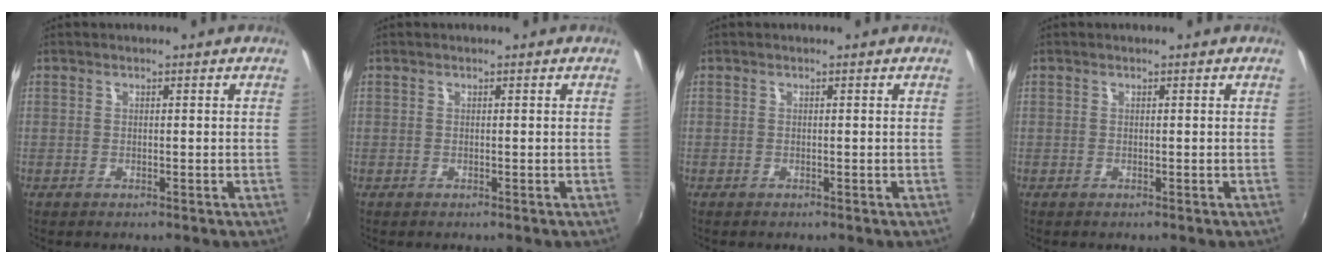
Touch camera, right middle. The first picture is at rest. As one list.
[{"total": 0.0}, {"total": 0.0}, {"total": 0.0}]